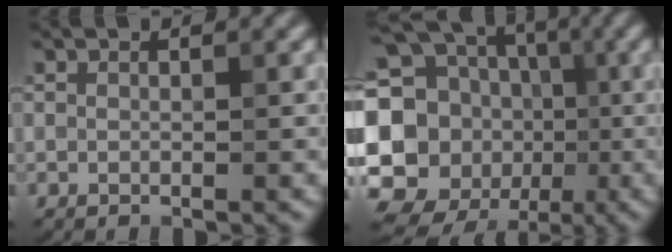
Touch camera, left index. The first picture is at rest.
{"total": 19.0, "force": [-2.7, 17.1, 7.8], "torque": [-0.177, 0.010, -0.080]}